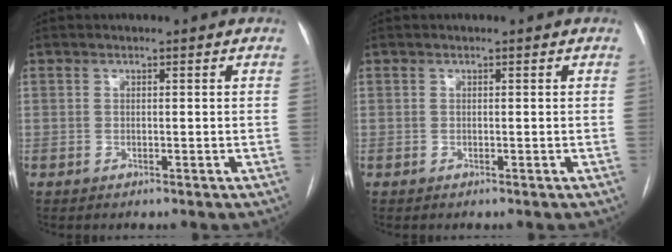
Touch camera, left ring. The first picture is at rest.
{"total": 0.0}